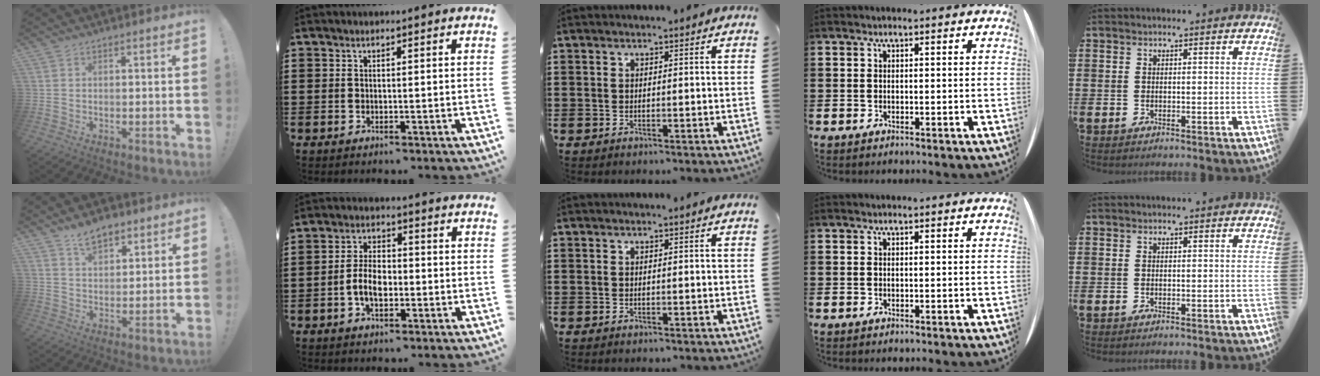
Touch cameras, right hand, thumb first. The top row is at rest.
{"thumb": {"total": 7.0, "force": [5.3, 3.4, 3.1], "torque": [-0.049, -0.027, 0.097]}, "index": {"total": 5.4, "force": [-1.5, 2.9, 4.3], "torque": [-0.103, -0.002, -0.034]}}